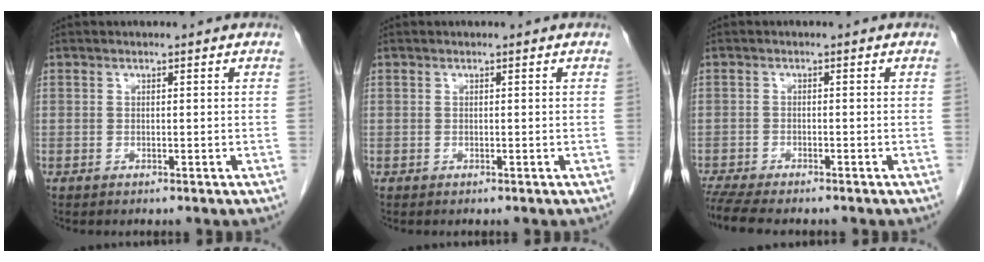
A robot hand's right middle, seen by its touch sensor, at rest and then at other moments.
{"total": 0.0}
{"total": 7.2, "force": [-6.3, 1.2, 3.4], "torque": [-0.057, -0.009, -0.100]}